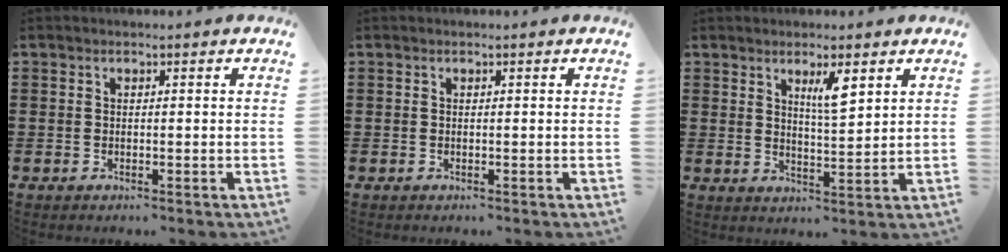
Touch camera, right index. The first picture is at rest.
{"total": 0.0}
{"total": 4.4, "force": [2.4, 0.9, 3.6], "torque": [-0.061, -0.003, 0.036]}